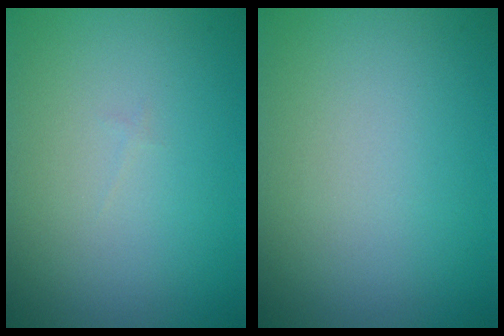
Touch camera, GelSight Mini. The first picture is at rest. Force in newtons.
{"total": 0.0}